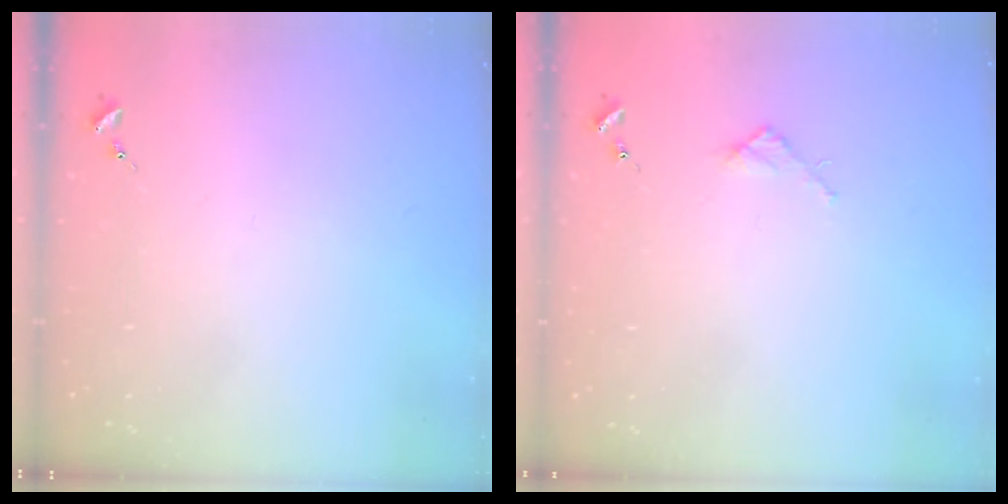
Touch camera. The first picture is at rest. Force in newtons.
{"total": 2.7, "press": 2.7, "slide": 0.3}